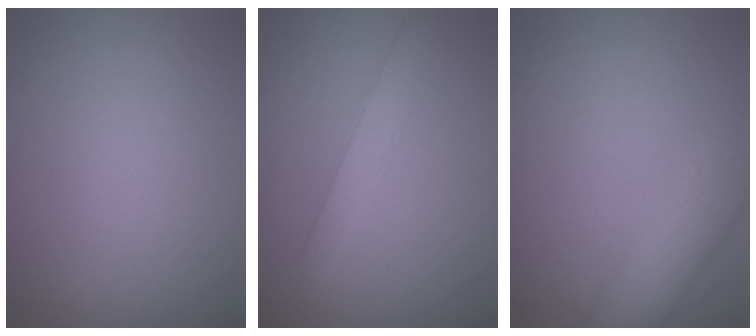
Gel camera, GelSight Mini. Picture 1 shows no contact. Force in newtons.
{"total": 2.4, "press": 2.4, "slide": 0.1}
{"total": 7.6, "press": 7.6, "slide": 0.5}